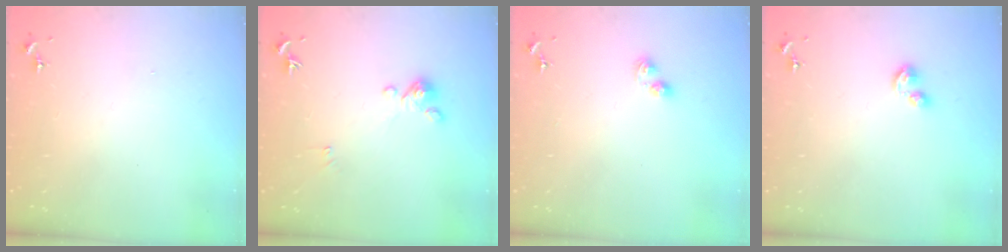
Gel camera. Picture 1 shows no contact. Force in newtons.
{"total": 0.0}
{"total": 4.1, "press": 4.1, "slide": 0.5}
{"total": 3.0, "press": 3.0, "slide": 0.3}